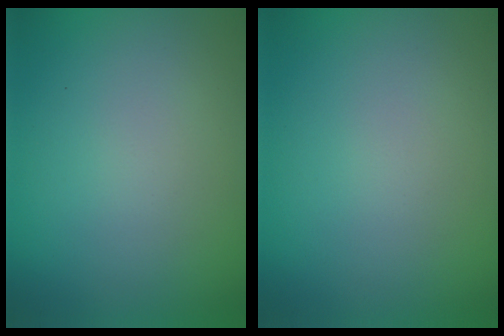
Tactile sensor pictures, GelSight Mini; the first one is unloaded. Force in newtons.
{"total": 0.0}